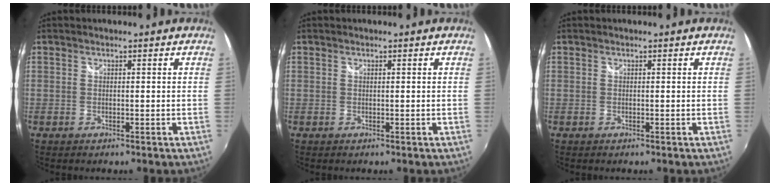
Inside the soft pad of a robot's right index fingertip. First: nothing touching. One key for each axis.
{"total": 0.0}
{"total": 0.0}